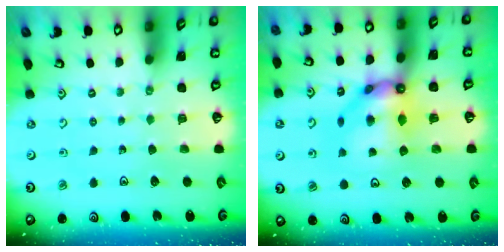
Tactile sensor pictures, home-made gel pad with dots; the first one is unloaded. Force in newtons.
{"total": 10.8, "press": 10.7, "slide": 1.1}